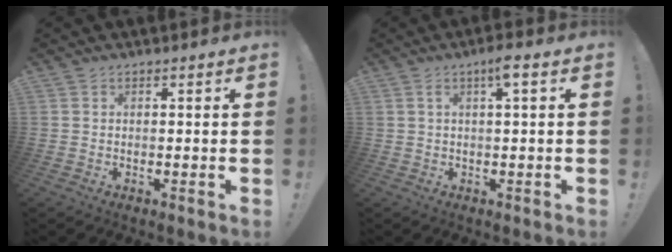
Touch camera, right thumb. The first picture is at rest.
{"total": 4.4, "force": [1.3, 0.3, 4.2], "torque": [-0.068, -0.001, 0.015]}